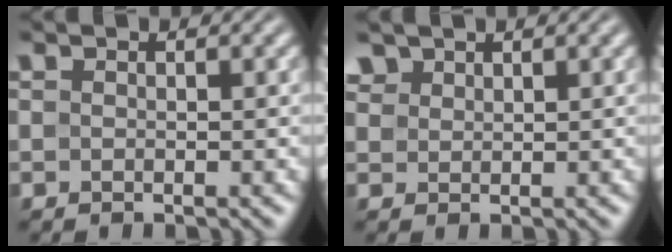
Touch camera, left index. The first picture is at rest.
{"total": 1.8, "force": [1.4, 1.0, 0.3], "torque": [-0.015, 0.002, 0.035]}